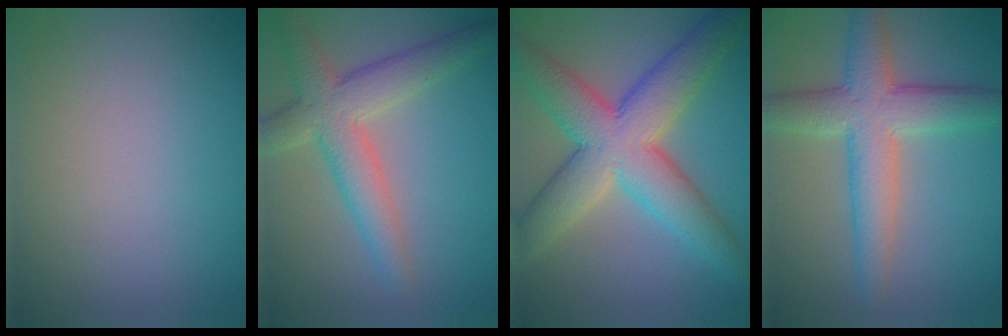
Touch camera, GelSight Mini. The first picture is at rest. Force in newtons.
{"total": 5.3, "press": 5.3, "slide": 0.3}
{"total": 9.2, "press": 9.2, "slide": 0.4}
{"total": 6.8, "press": 6.8, "slide": 0.1}